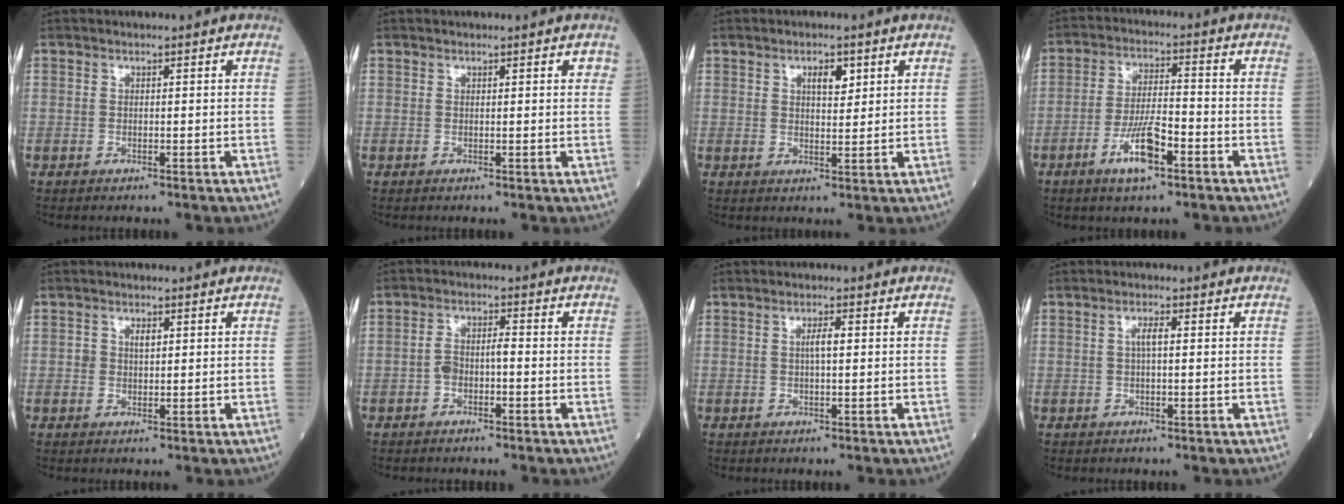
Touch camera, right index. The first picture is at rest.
{"total": 0.9, "force": [0.5, 0.3, 0.7], "torque": [-0.007, 0.001, 0.003]}
{"total": 3.3, "force": [1.6, 1.3, 2.6], "torque": [-0.041, 0.000, 0.026]}
{"total": 7.7, "force": [-4.0, 1.6, 6.4], "torque": [-0.120, -0.002, -0.071]}
{"total": 1.9, "force": [0.5, 1.2, 1.4], "torque": [-0.027, 0.004, 0.009]}
{"total": 3.3, "force": [-1.1, 1.5, 2.7], "torque": [-0.051, 0.017, -0.020]}
{"total": 2.0, "force": [0.2, 0.3, 1.9], "torque": [-0.037, 0.003, 0.003]}
{"total": 2.1, "force": [0.3, 0.4, 2.0], "torque": [-0.041, 0.003, 0.004]}